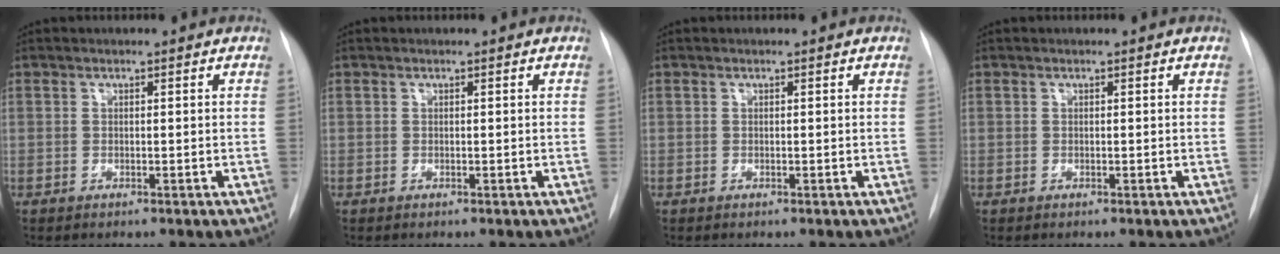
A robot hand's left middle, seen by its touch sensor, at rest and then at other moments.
{"total": 0.0}
{"total": 0.0}
{"total": 0.0}